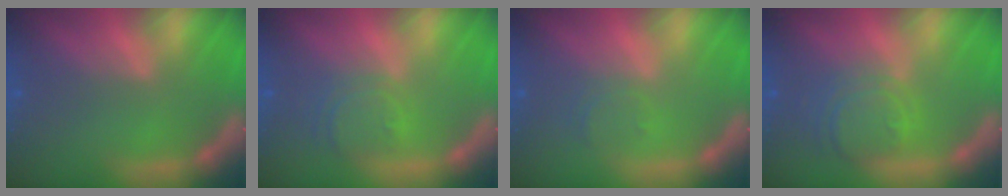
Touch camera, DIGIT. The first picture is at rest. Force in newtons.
{"total": 3.5}
{"total": 1.5}
{"total": 5.0}